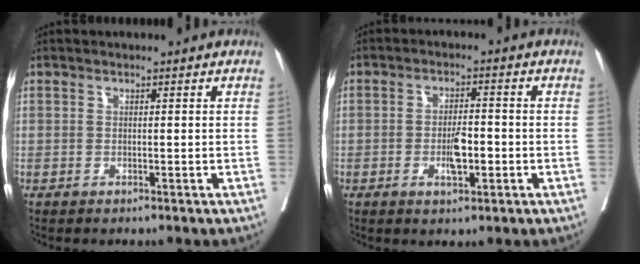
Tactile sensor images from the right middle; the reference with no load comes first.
{"total": 4.5, "force": [-1.3, 1.4, 4.1], "torque": [-0.074, 0.000, -0.018]}